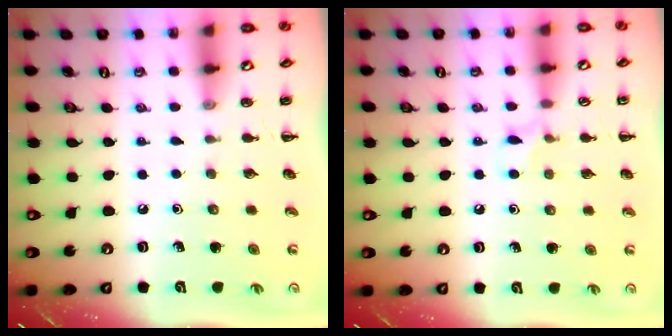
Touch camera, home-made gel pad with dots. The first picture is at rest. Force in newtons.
{"total": 6.1, "press": 5.7, "slide": 2.1}